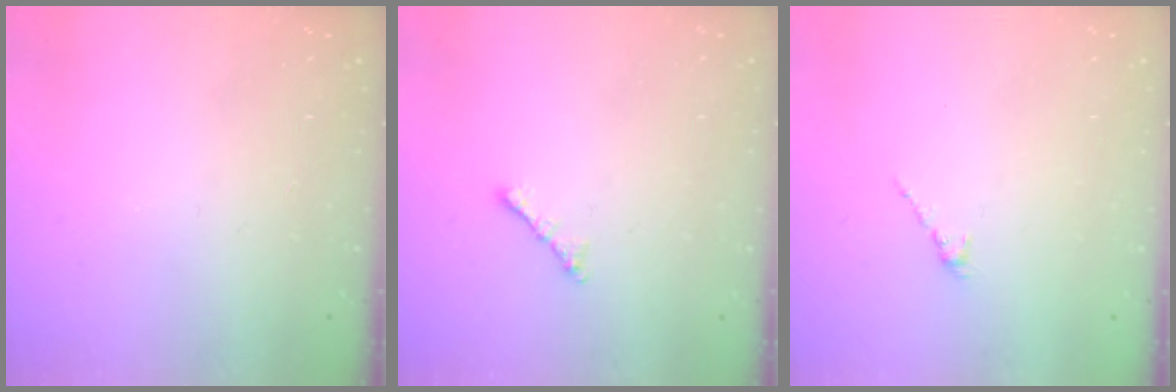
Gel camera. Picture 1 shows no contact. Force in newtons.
{"total": 2.1, "press": 2.0, "slide": 0.6}
{"total": 1.3, "press": 1.2, "slide": 0.5}